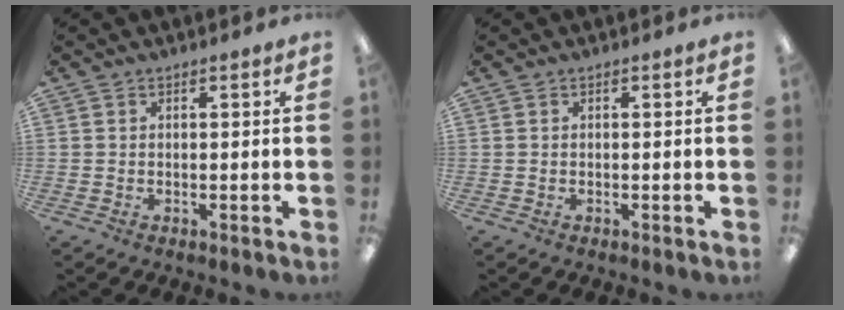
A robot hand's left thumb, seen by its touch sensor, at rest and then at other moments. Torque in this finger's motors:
{"motor_torque": [0.01, 0.01, 0.09, -0.01, 0.00]}